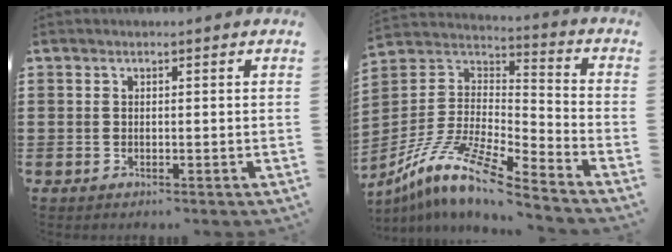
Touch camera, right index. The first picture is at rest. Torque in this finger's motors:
{"motor_torque": [2.14, 0.00, -0.68, -0.21]}